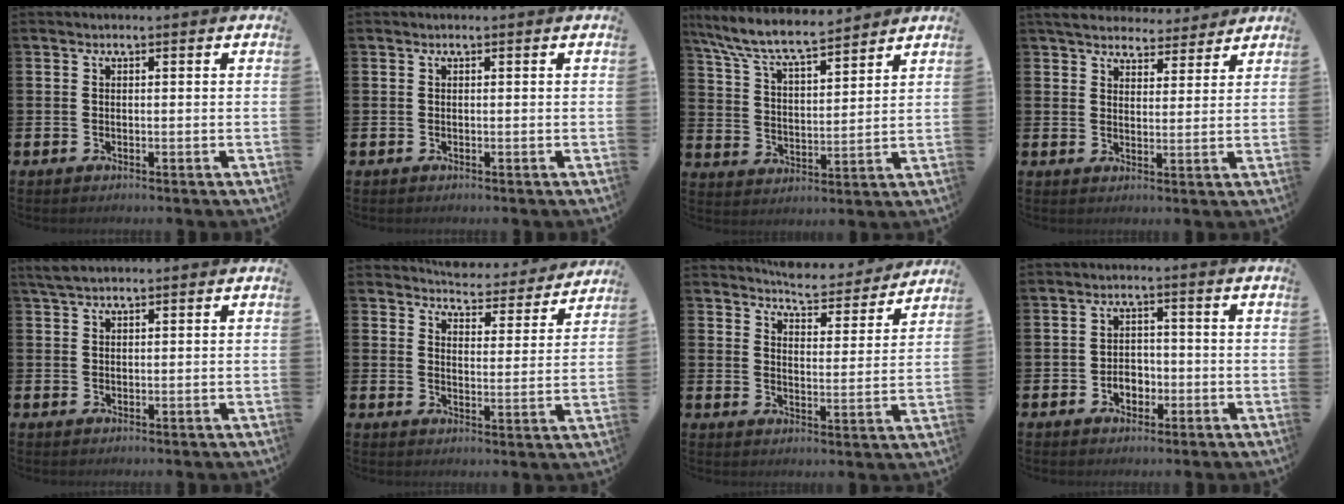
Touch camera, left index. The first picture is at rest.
{"total": 0.0}
{"total": 8.2, "force": [7.6, 1.2, 3.0], "torque": [-0.094, -0.044, 0.135]}
{"total": 5.3, "force": [5.0, 1.6, 0.6], "torque": [-0.032, -0.028, 0.091]}
{"total": 2.4, "force": [2.1, 0.6, 1.1], "torque": [-0.026, 0.003, 0.038]}
{"total": 5.0, "force": [5.0, 0.6, 0.1], "torque": [-0.013, -0.044, 0.082]}
{"total": 5.9, "force": [5.9, 0.7, 0.6], "torque": [-0.025, -0.047, 0.101]}
{"total": 3.1, "force": [-1.2, 2.3, 1.6], "torque": [-0.018, -0.002, -0.031]}